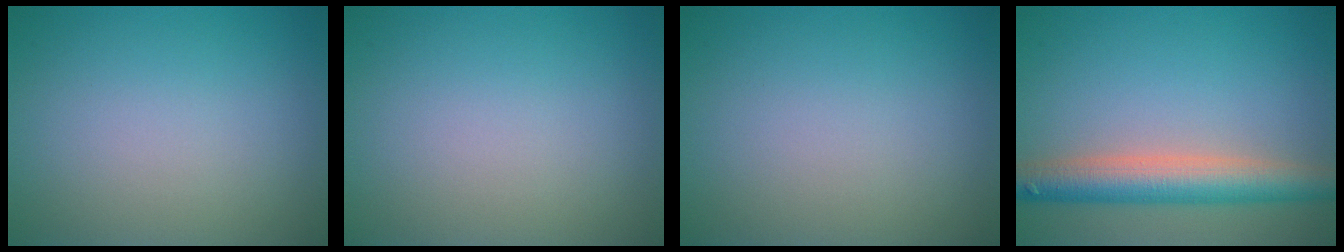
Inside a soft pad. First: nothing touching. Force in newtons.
{"total": 0.0}
{"total": 0.0}
{"total": 5.9, "press": 5.9, "slide": 0.4}